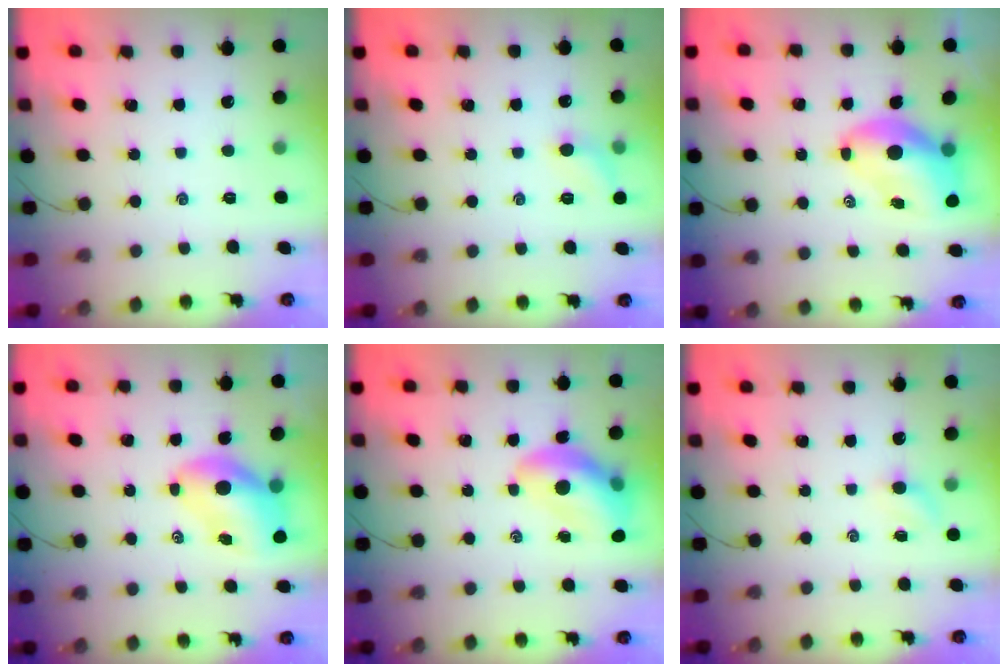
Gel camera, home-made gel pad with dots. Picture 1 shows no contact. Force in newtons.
{"total": 5.8, "press": 5.5, "slide": 1.8}
{"total": 9.6, "press": 9.2, "slide": 2.6}
{"total": 8.2, "press": 7.8, "slide": 2.4}
{"total": 12.3, "press": 11.8, "slide": 3.3}
{"total": 3.3, "press": 3.1, "slide": 0.9}